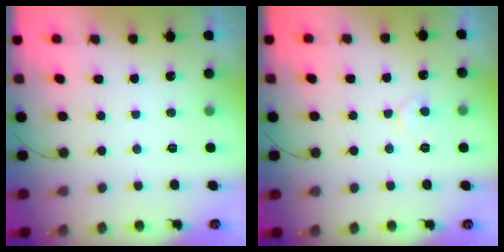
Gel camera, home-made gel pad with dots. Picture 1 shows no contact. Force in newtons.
{"total": 4.1, "press": 4.1, "slide": 0.3}